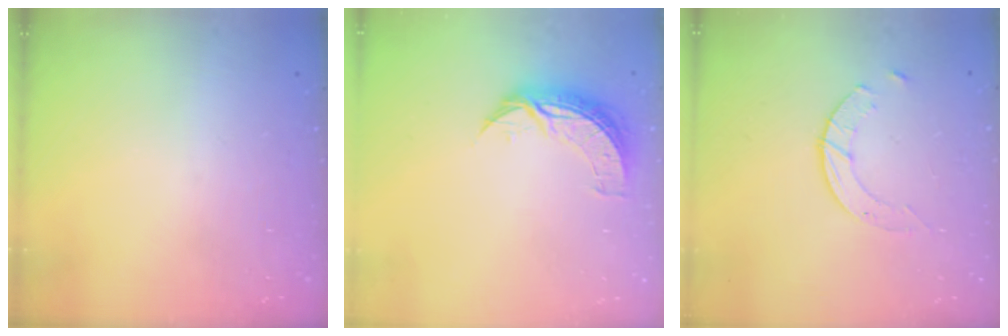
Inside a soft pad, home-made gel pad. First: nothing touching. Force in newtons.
{"total": 7.9, "press": 7.9, "slide": 0.1}
{"total": 5.1, "press": 5.1, "slide": 0.6}